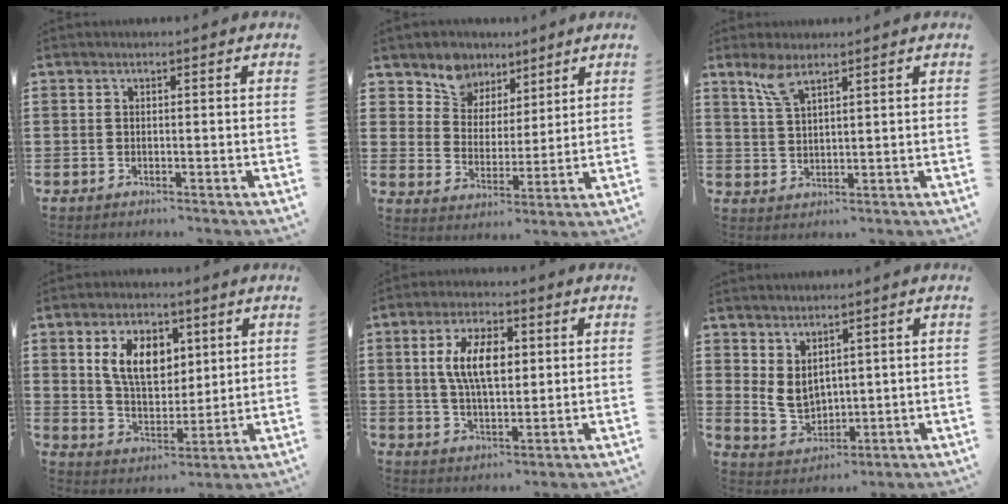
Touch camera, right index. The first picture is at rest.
{"total": 7.3, "force": [5.5, 4.9, -0.1], "torque": [-0.039, -0.032, 0.101]}
{"total": 4.2, "force": [2.9, 1.2, 2.9], "torque": [-0.066, 0.005, 0.051]}
{"total": 8.8, "force": [3.3, 5.5, 6.0], "torque": [-0.130, 0.016, 0.059]}
{"total": 8.4, "force": [1.8, 4.0, 7.1], "torque": [-0.146, 0.014, 0.031]}
{"total": 4.3, "force": [2.3, 2.9, 2.2], "torque": [-0.061, -0.003, 0.044]}